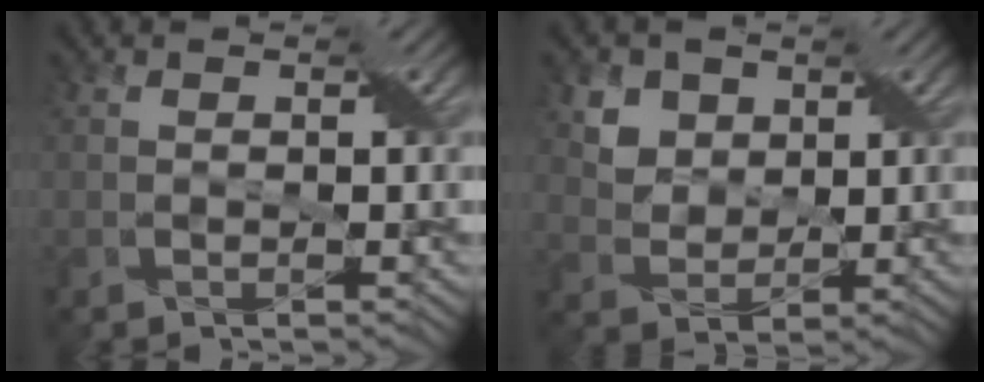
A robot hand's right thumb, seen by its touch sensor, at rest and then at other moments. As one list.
[{"total": 4.7, "force": [2.5, 3.7, 1.6], "torque": [-0.056, -0.015, 0.057]}]